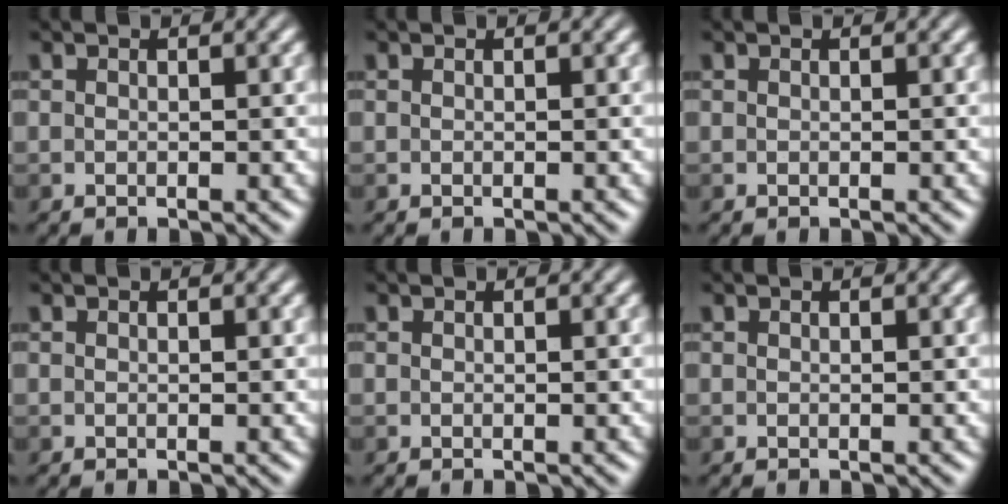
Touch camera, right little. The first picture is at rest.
{"total": 0.0}
{"total": 0.0}
{"total": 0.0}
{"total": 0.0}
{"total": 0.0}